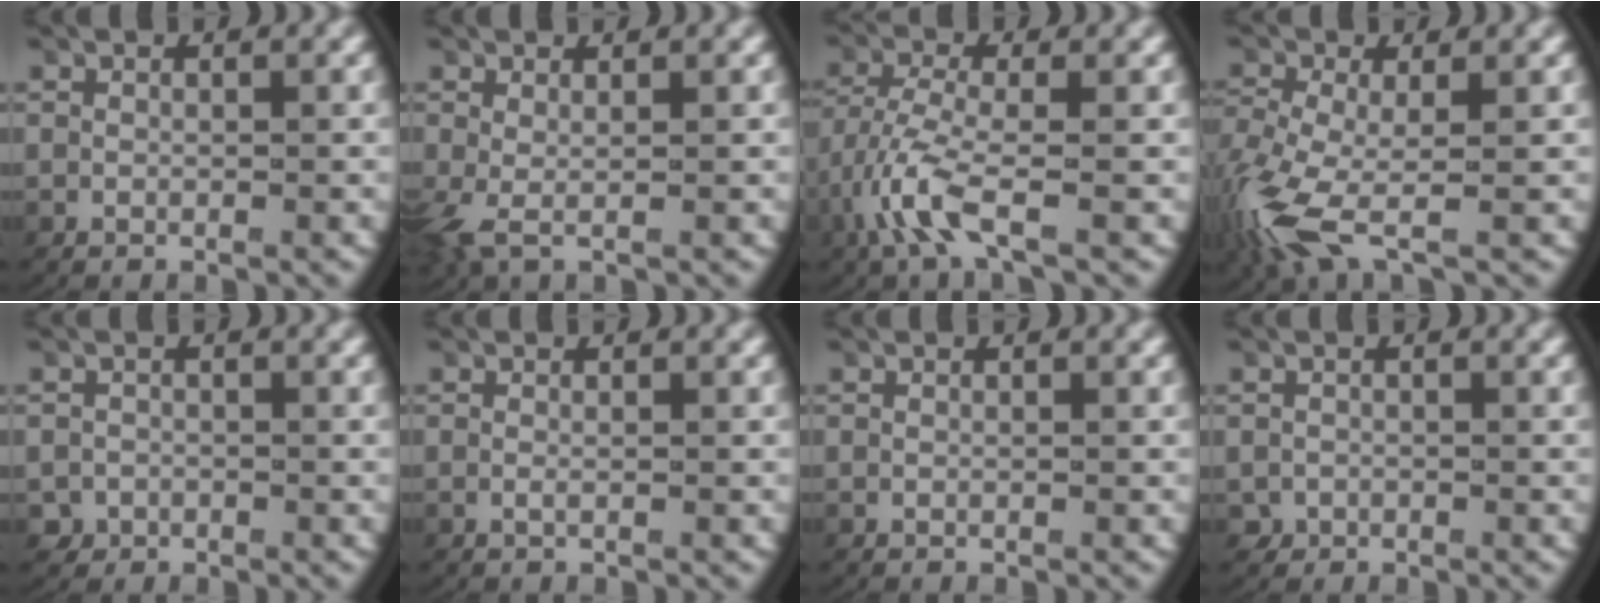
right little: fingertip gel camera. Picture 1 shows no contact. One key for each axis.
{"total": 1.4, "fx": -0.1, "fy": 0.6, "fz": 1.3, "tx": -0.045, "ty": -0.012, "tz": 0.006}
{"total": 4.1, "fx": -1.8, "fy": 1.9, "fz": 3.1, "tx": -0.092, "ty": -0.023, "tz": -0.024}
{"total": 4.3, "fx": -1.4, "fy": 2.3, "fz": 3.3, "tx": -0.109, "ty": -0.034, "tz": -0.012}
{"total": 2.3, "fx": -0.7, "fy": 2.2, "fz": 0.2, "tx": -0.014, "ty": -0.018, "tz": -0.006}
{"total": 0.0}
{"total": 0.0}
{"total": 1.7, "fx": -0.4, "fy": 1.7, "fz": 0.1, "tx": -0.014, "ty": -0.015, "tz": -0.001}